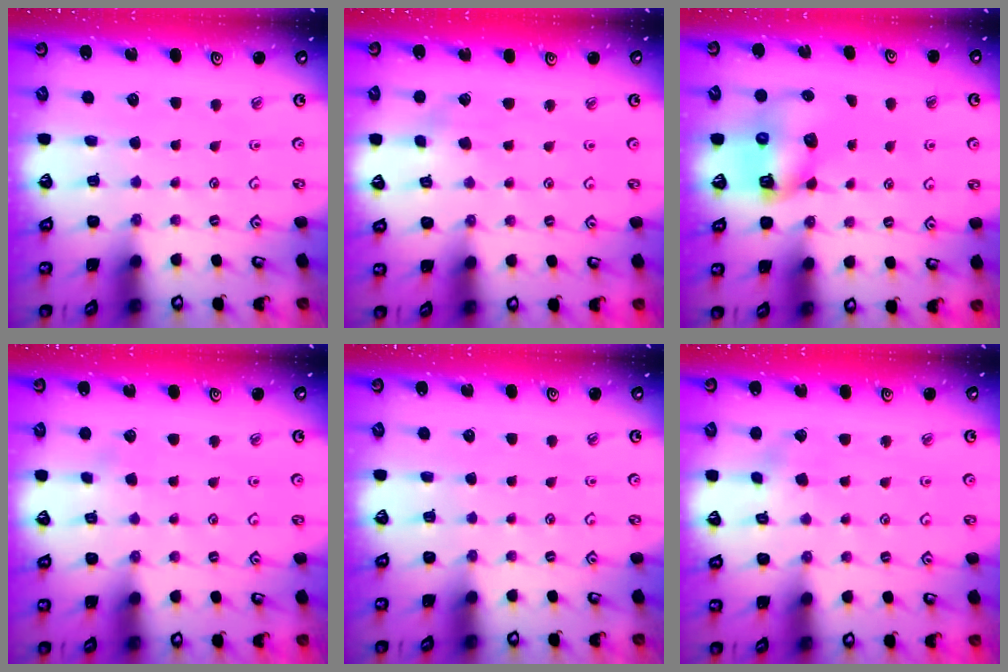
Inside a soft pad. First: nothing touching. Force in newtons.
{"total": 2.5, "press": 2.4, "slide": 0.3}
{"total": 8.9, "press": 8.8, "slide": 1.1}
{"total": 1.6, "press": 1.6, "slide": 0.0}
{"total": 0.0}
{"total": 2.5, "press": 2.4, "slide": 0.2}